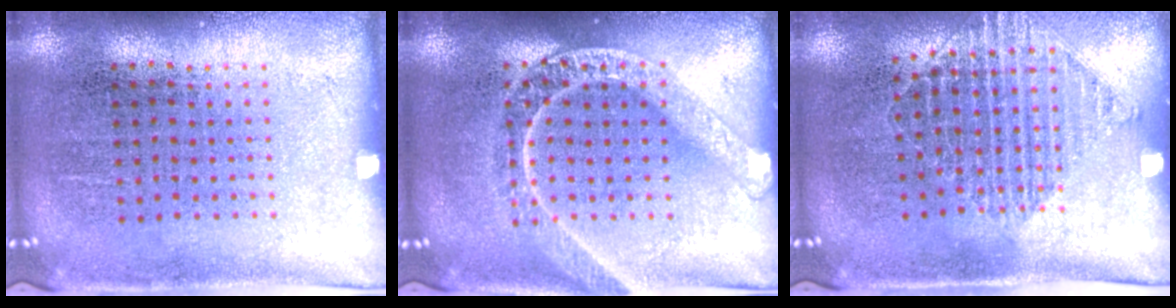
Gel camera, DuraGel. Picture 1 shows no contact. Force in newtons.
{"total": 3.0, "press": 2.9, "slide": 0.4}
{"total": 1.3, "press": 1.1, "slide": 0.7}